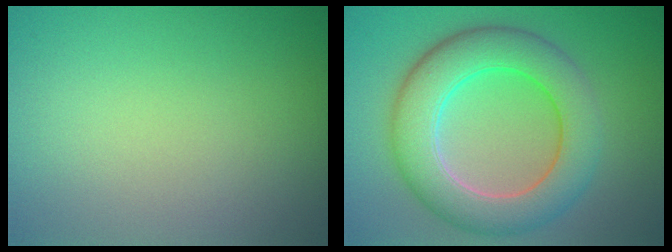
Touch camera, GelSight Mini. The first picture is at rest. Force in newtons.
{"total": 7.7, "press": 7.7, "slide": 0.4}